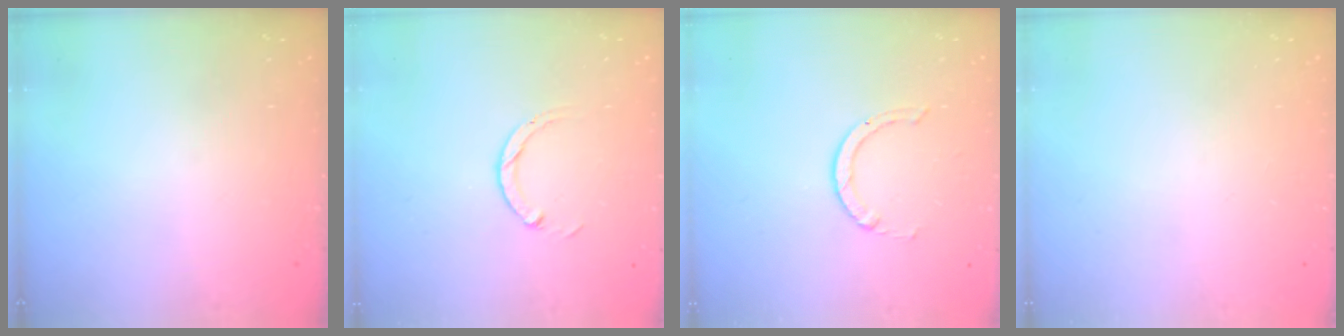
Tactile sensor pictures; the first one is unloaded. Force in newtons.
{"total": 3.0, "press": 2.9, "slide": 0.4}
{"total": 1.5, "press": 1.5, "slide": 0.2}
{"total": 0.0}